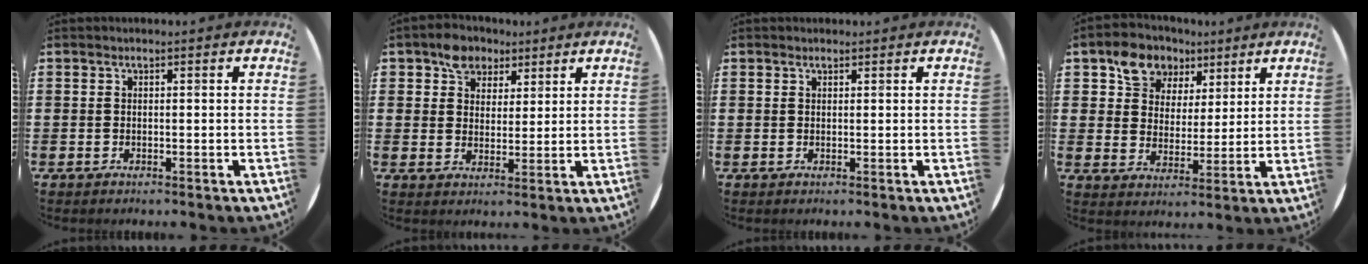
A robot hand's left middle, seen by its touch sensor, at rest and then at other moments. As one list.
[{"total": 4.8, "force": [3.6, 3.1, 0.7], "torque": [-0.021, 0.006, 0.067]}, {"total": 0.6, "force": [0.5, 0.3, 0.0], "torque": [-0.001, 0.003, 0.010]}, {"total": 7.7, "force": [5.4, 5.4, 1.3], "torque": [-0.046, -0.004, 0.099]}]